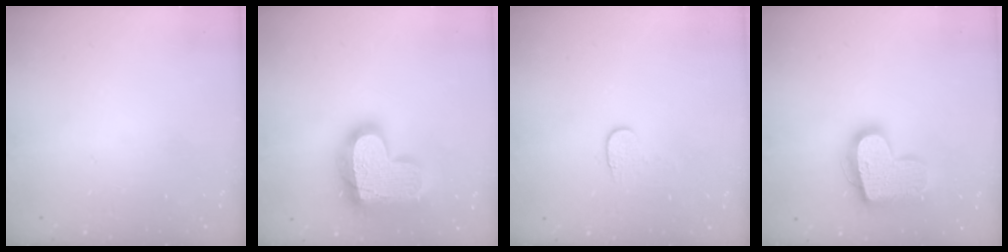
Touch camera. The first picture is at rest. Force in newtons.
{"total": 21.5, "press": 21.5, "slide": 1.6}
{"total": 4.5, "press": 4.5, "slide": 0.4}
{"total": 17.3, "press": 17.3, "slide": 1.1}